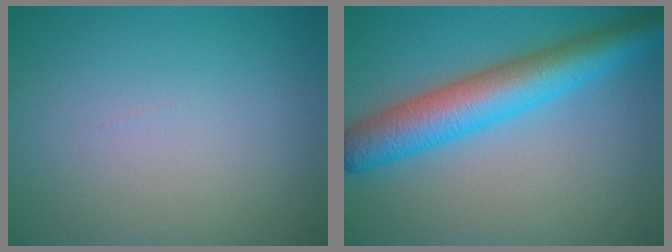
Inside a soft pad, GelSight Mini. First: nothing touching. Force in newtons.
{"total": 7.3, "press": 7.3, "slide": 0.2}